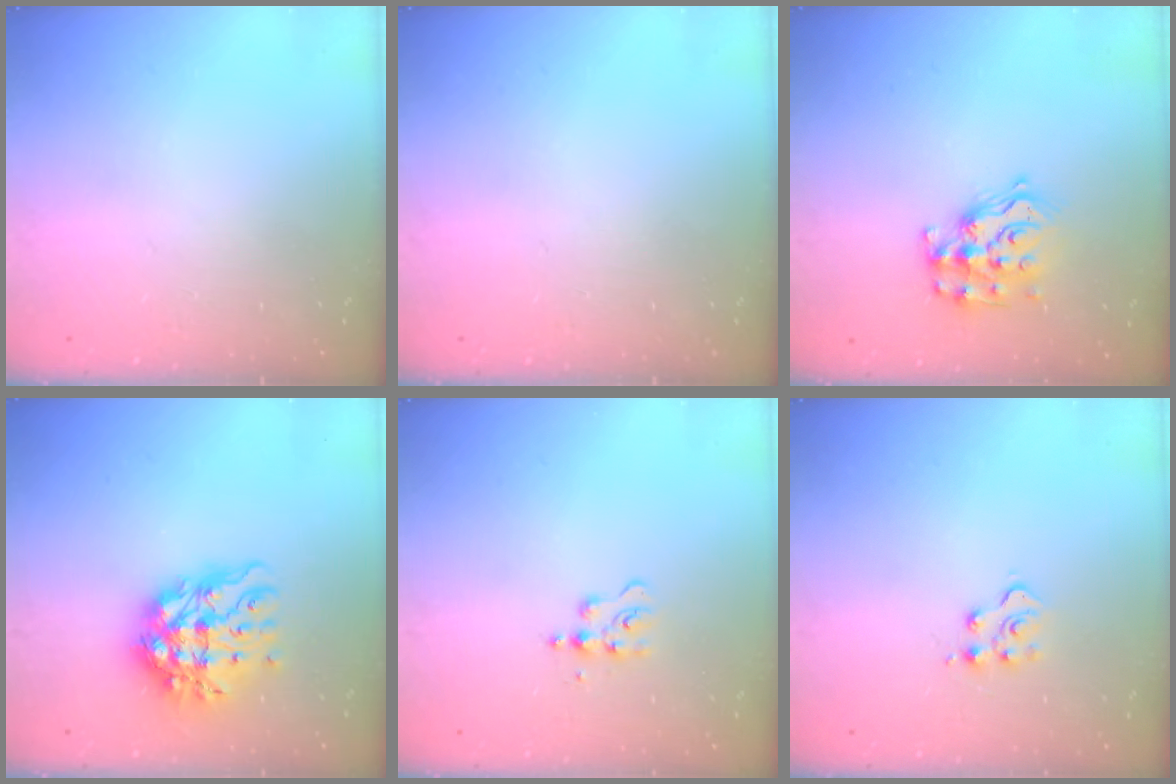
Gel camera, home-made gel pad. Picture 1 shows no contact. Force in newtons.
{"total": 0.0}
{"total": 13.4, "press": 13.3, "slide": 0.8}
{"total": 13.6, "press": 13.6, "slide": 1.3}
{"total": 5.5, "press": 5.5, "slide": 0.7}
{"total": 5.2, "press": 5.2, "slide": 0.2}